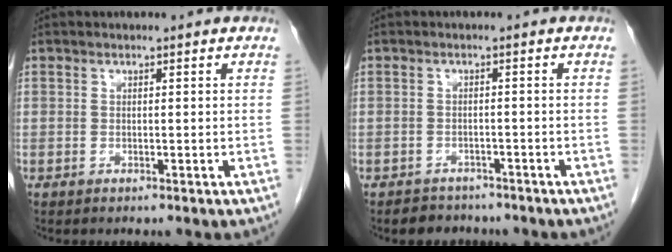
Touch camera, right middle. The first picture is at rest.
{"total": 3.8, "force": [-3.2, 2.0, 0.2], "torque": [-0.008, 0.005, -0.044]}